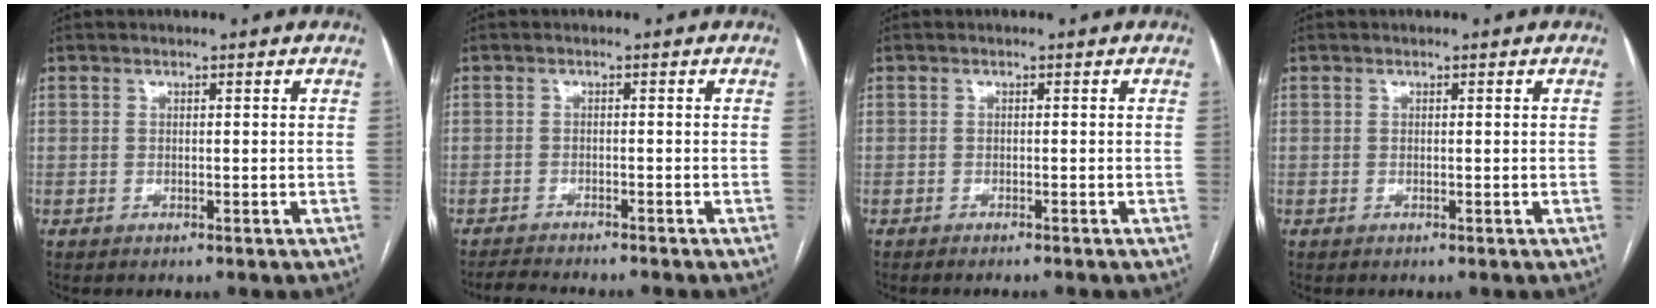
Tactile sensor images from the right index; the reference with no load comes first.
{"total": 4.1, "force": [-3.9, 0.2, 1.1], "torque": [-0.015, -0.016, -0.064]}
{"total": 2.6, "force": [-2.3, 0.2, 1.2], "torque": [-0.013, -0.003, -0.027]}
{"total": 0.0}